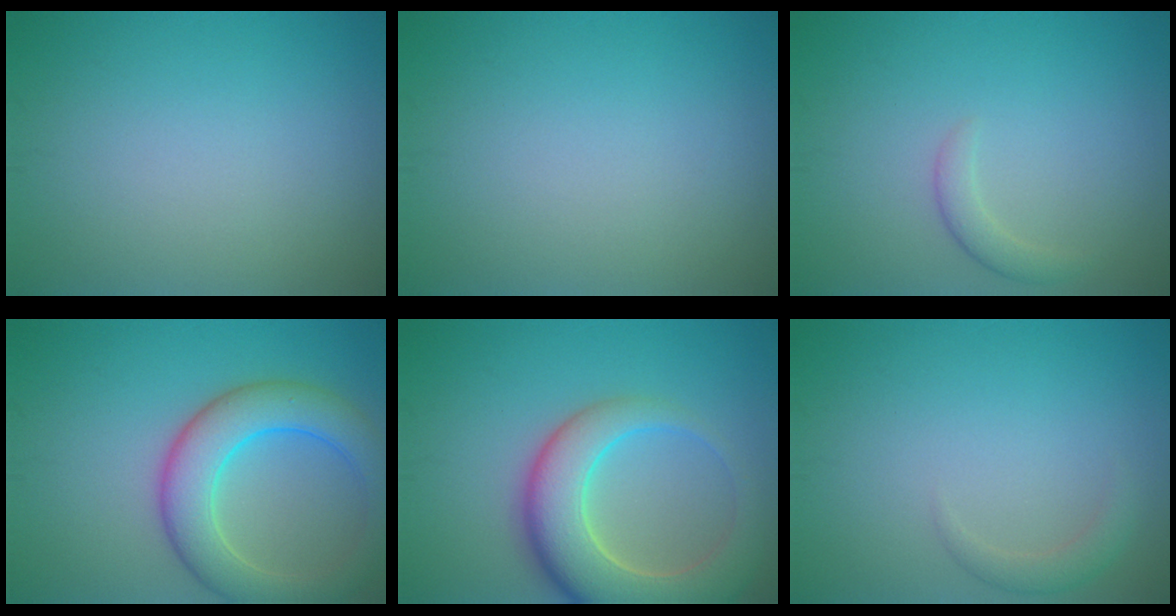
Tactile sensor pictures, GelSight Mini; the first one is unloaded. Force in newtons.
{"total": 0.0}
{"total": 1.5, "press": 1.5, "slide": 0.1}
{"total": 7.2, "press": 7.2, "slide": 0.5}
{"total": 8.8, "press": 8.8, "slide": 0.7}
{"total": 1.5, "press": 1.5, "slide": 0.2}